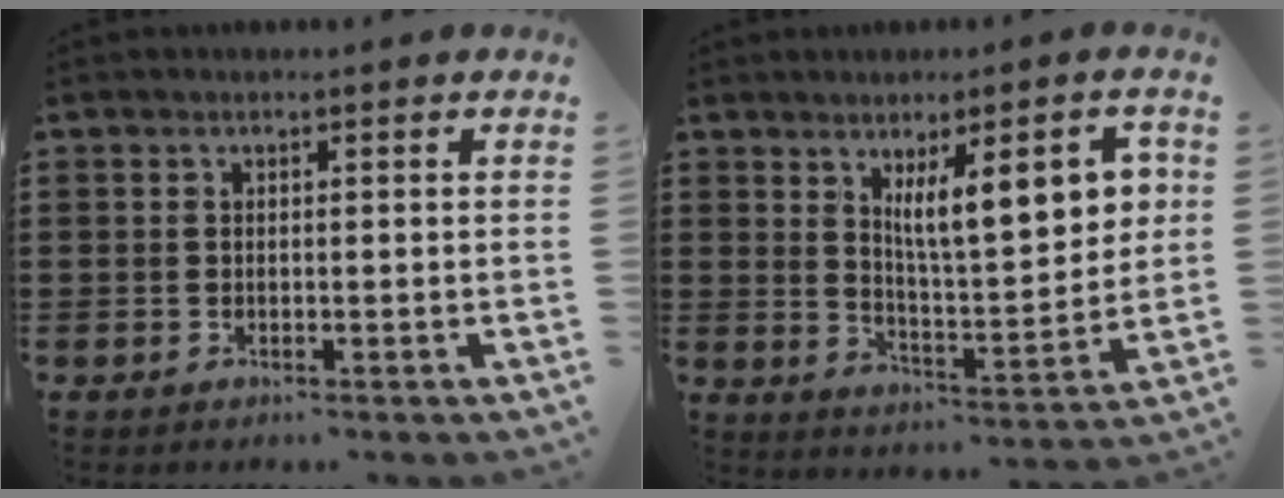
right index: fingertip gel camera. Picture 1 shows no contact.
{"total": 10.7, "force": [4.3, 3.0, 9.3], "torque": [-0.151, -0.006, 0.066]}